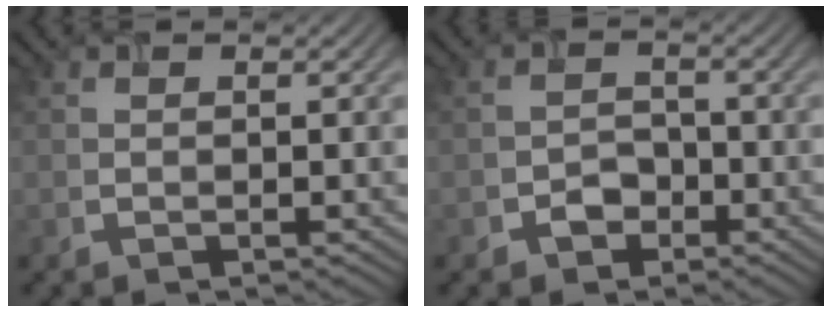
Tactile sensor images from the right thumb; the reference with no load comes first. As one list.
[{"total": 2.4, "force": [-1.7, 1.6, 0.5], "torque": [-0.004, 0.005, -0.032]}]